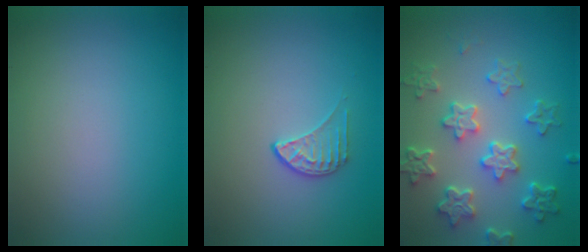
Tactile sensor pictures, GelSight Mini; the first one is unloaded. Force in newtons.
{"total": 1.6, "press": 1.0, "slide": 1.2}
{"total": 5.9, "press": 4.5, "slide": 3.8}